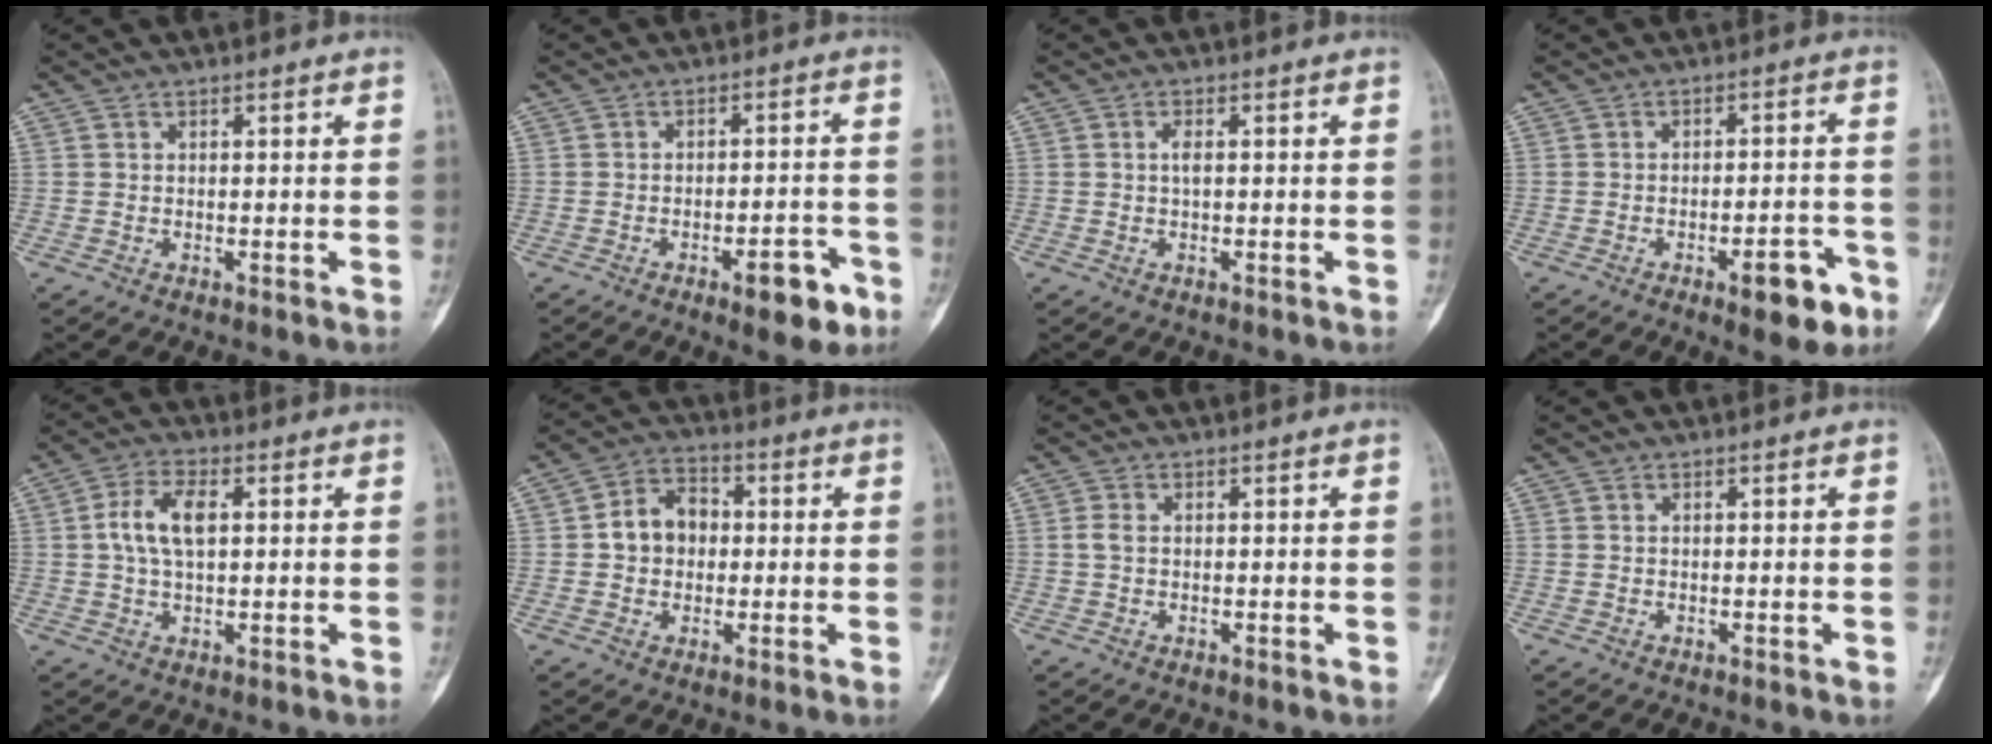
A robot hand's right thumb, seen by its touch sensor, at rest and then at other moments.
{"total": 8.0, "force": [-4.2, 3.0, 6.1], "torque": [-0.063, 0.028, -0.052]}
{"total": 1.5, "force": [0.0, 0.5, 1.4], "torque": [-0.024, 0.002, -0.001]}
{"total": 8.7, "force": [-4.5, 3.2, 6.7], "torque": [-0.071, 0.029, -0.055]}
{"total": 7.4, "force": [1.2, 3.9, 6.2], "torque": [-0.125, 0.009, 0.019]}
{"total": 8.1, "force": [0.2, 6.5, 4.8], "torque": [-0.057, 0.020, -0.006]}
{"total": 1.7, "force": [0.1, 1.1, 1.3], "torque": [-0.032, 0.002, 0.002]}
{"total": 0.0}